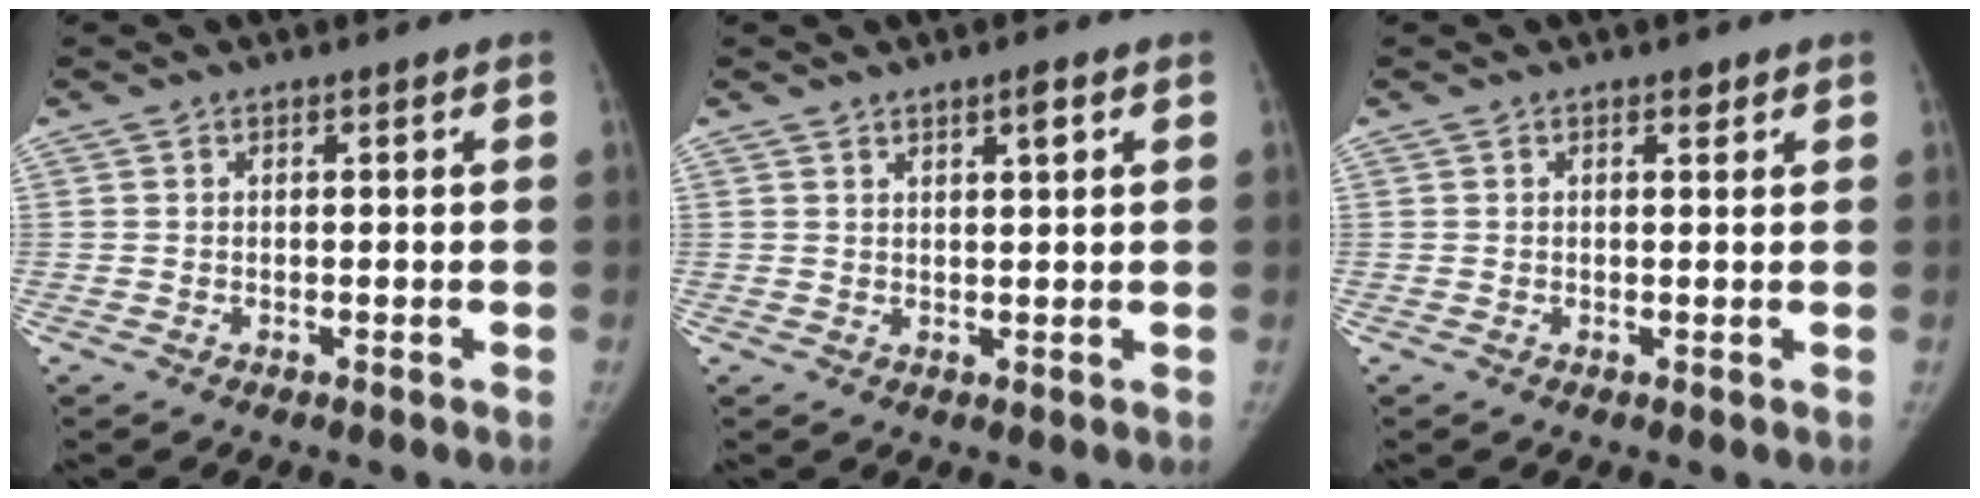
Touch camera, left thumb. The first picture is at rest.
{"total": 2.6, "force": [1.5, 0.6, 2.0], "torque": [-0.026, -0.008, 0.023]}
{"total": 1.2, "force": [0.8, 0.6, 0.7], "torque": [-0.004, -0.003, 0.010]}